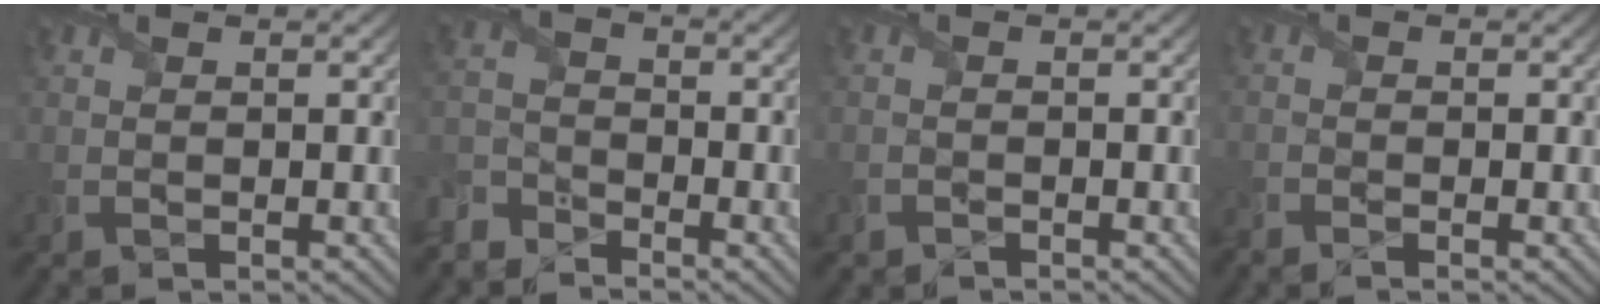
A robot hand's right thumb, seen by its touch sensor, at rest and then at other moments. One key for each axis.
{"total": 4.3, "fx": -4.0, "fy": 1.3, "fz": 0.5, "tx": -0.018, "ty": -0.004, "tz": -0.098}
{"total": 1.1, "fx": -1.0, "fy": 0.4, "fz": -0.2, "tx": 0.011, "ty": -0.002, "tz": -0.022}
{"total": 1.5, "fx": -1.4, "fy": 0.0, "fz": 0.5, "tx": -0.017, "ty": -0.008, "tz": -0.033}